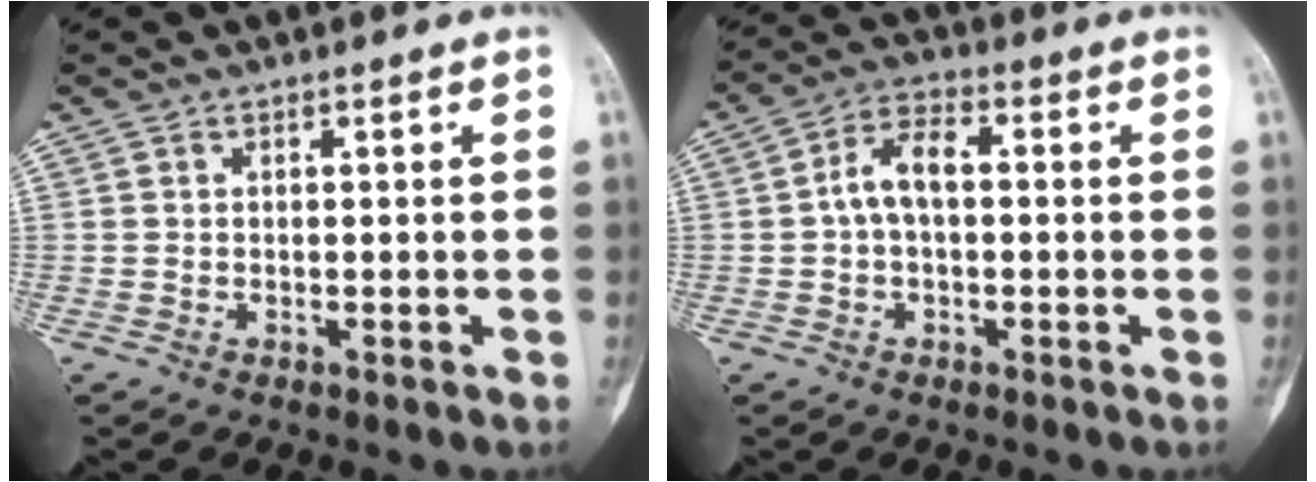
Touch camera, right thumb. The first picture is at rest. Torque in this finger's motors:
{"motor_torque": [0.10, 0.10, 0.28, -0.15, 0.17]}